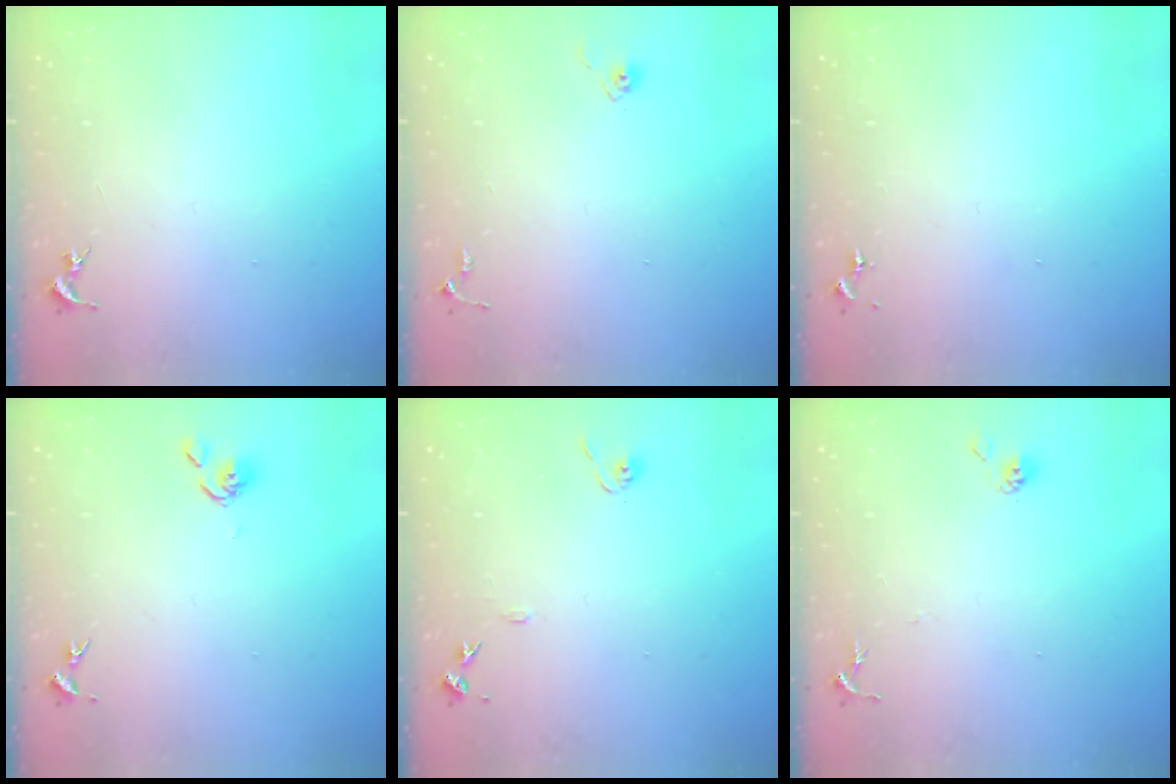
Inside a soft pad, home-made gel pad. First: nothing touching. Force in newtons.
{"total": 4.8, "press": 4.8, "slide": 0.4}
{"total": 0.0}
{"total": 4.3, "press": 4.2, "slide": 0.6}
{"total": 7.9, "press": 7.9, "slide": 0.8}
{"total": 5.9, "press": 5.9, "slide": 0.5}